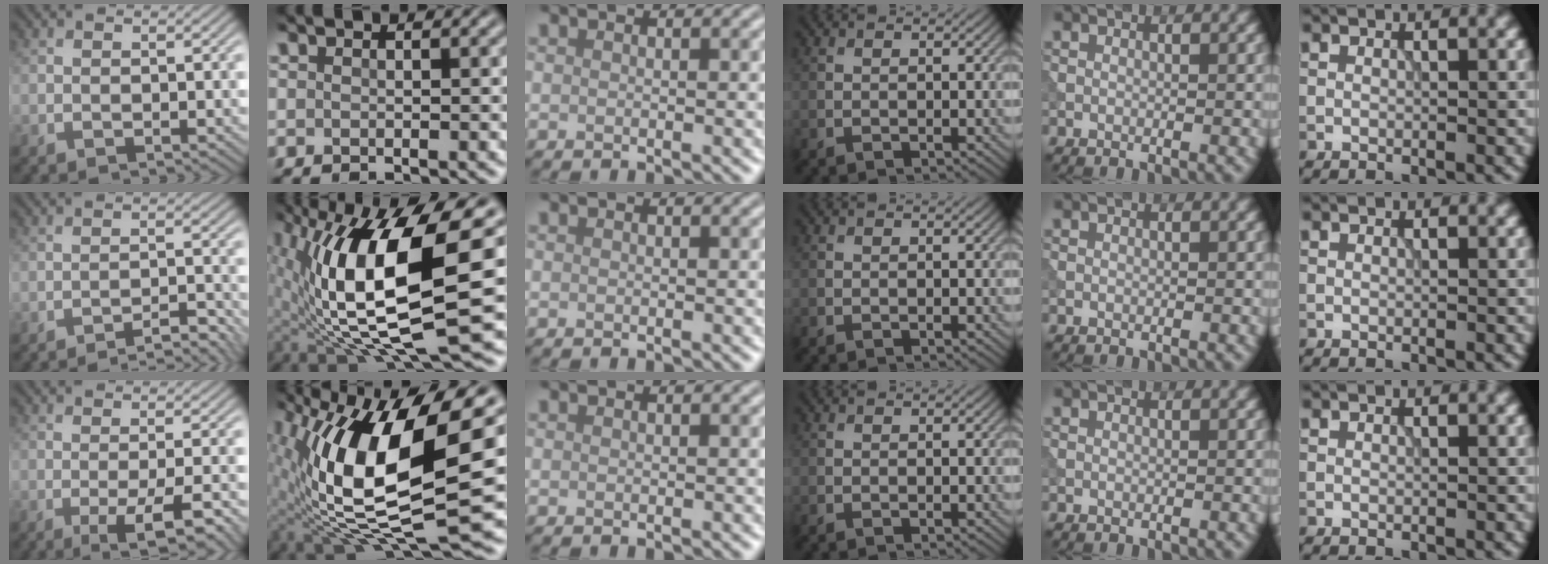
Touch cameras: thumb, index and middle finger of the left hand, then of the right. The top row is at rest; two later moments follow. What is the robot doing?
{"motion": "extract", "object": "tissue"}